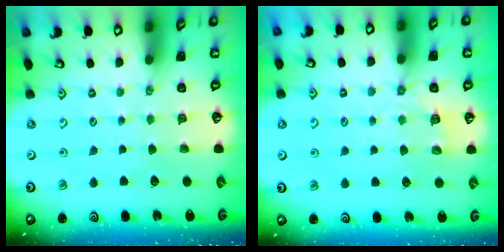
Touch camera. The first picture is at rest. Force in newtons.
{"total": 3.9, "press": 3.6, "slide": 1.5}